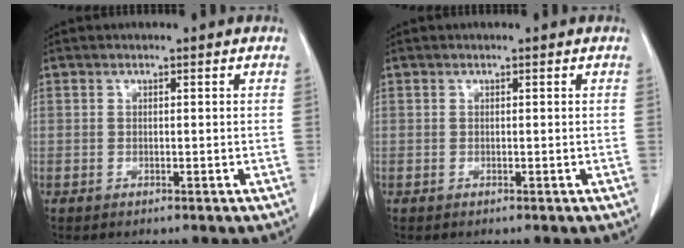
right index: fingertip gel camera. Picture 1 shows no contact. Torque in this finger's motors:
{"motor_torque": [0.00, 0.00, 0.01, 0.00]}